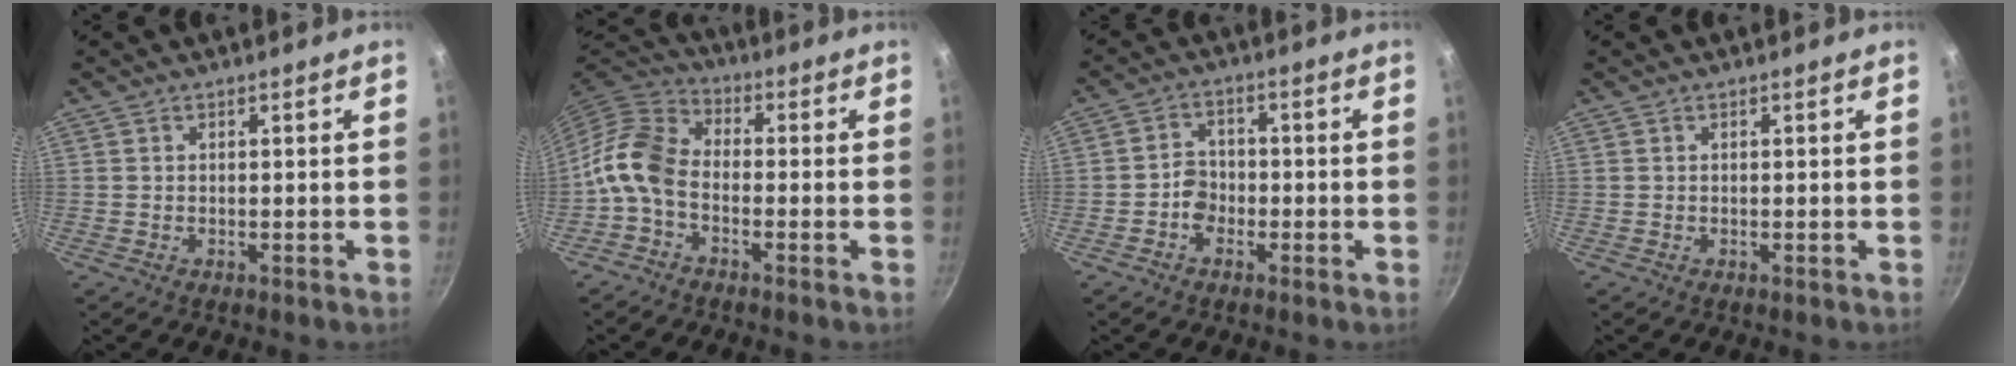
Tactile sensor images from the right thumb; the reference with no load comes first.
{"total": 8.7, "force": [-2.9, 5.6, 6.0], "torque": [-0.115, 0.040, -0.077]}
{"total": 4.1, "force": [-1.9, 3.2, 1.9], "torque": [-0.012, 0.024, -0.037]}
{"total": 0.0}